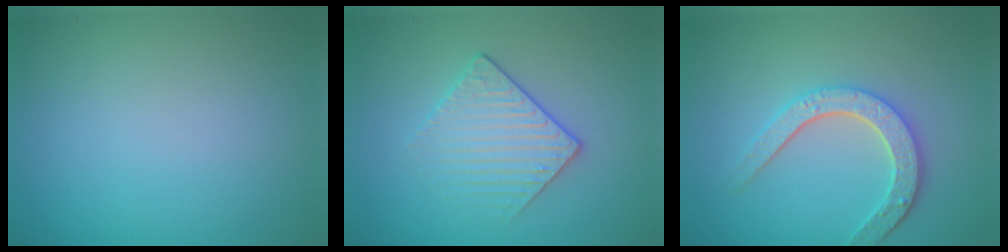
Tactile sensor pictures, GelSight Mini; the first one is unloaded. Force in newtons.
{"total": 2.4, "press": 2.1, "slide": 1.1}
{"total": 4.0, "press": 3.3, "slide": 2.2}